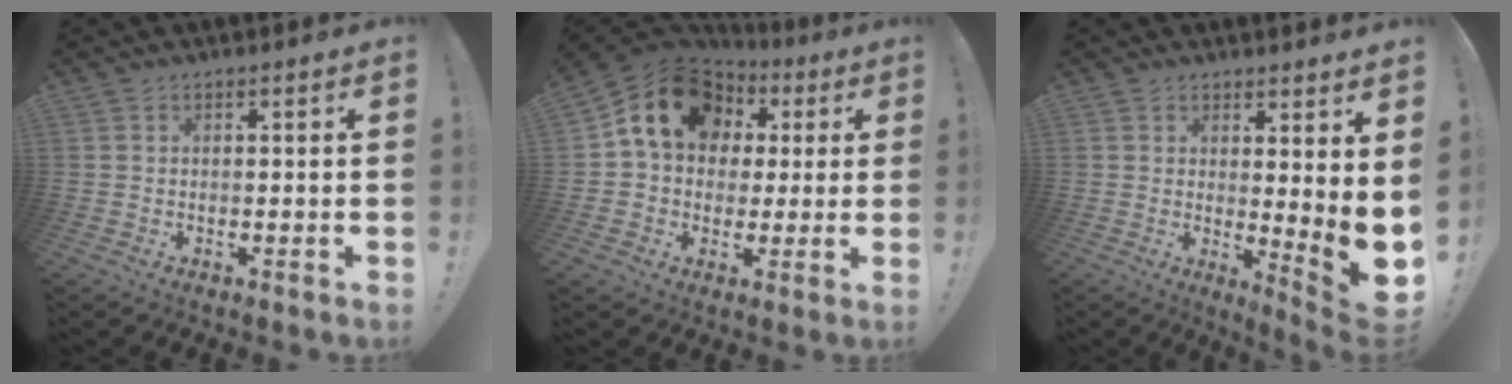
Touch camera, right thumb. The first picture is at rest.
{"total": 16.9, "force": [5.9, 12.5, 9.7], "torque": [-0.144, -0.013, 0.111]}
{"total": 5.7, "force": [0.8, -0.4, 5.7], "torque": [-0.069, -0.043, 0.011]}